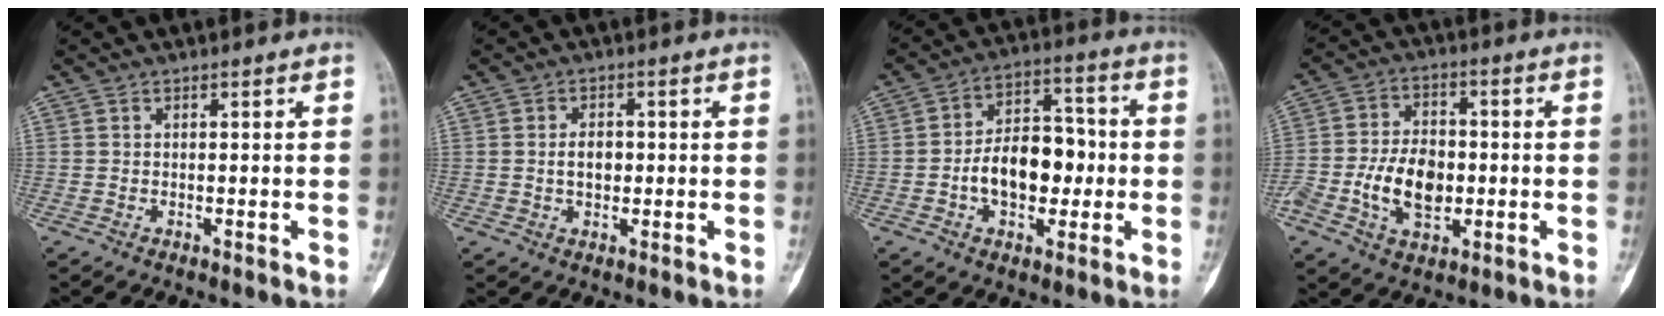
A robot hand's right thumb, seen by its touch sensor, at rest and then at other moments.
{"total": 4.2, "force": [0.0, 2.7, 3.2], "torque": [-0.046, 0.006, -0.001]}
{"total": 13.3, "force": [-1.8, 8.4, 10.2], "torque": [-0.133, 0.036, -0.033]}
{"total": 11.0, "force": [-2.0, 7.2, 8.1], "torque": [-0.131, 0.016, -0.035]}